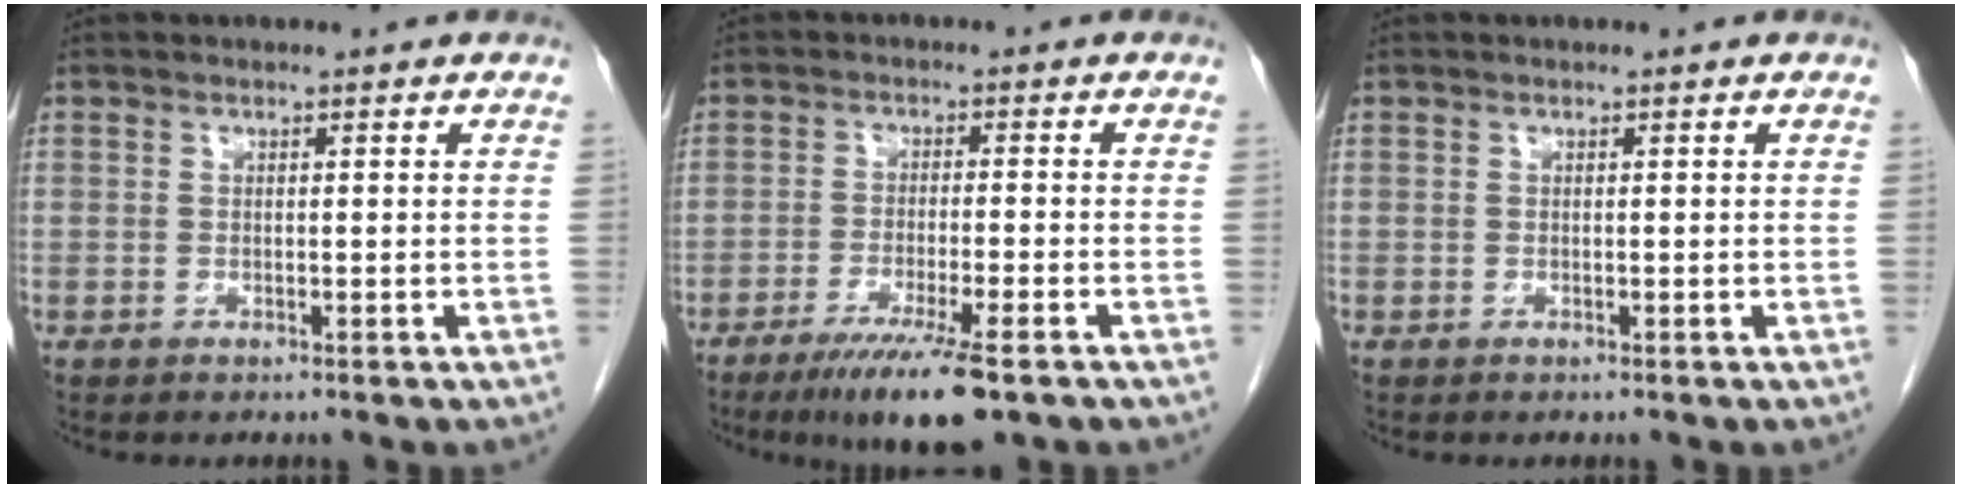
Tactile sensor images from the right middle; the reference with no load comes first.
{"total": 9.5, "force": [-6.2, 0.4, 7.3], "torque": [-0.123, -0.026, -0.096]}
{"total": 0.0}